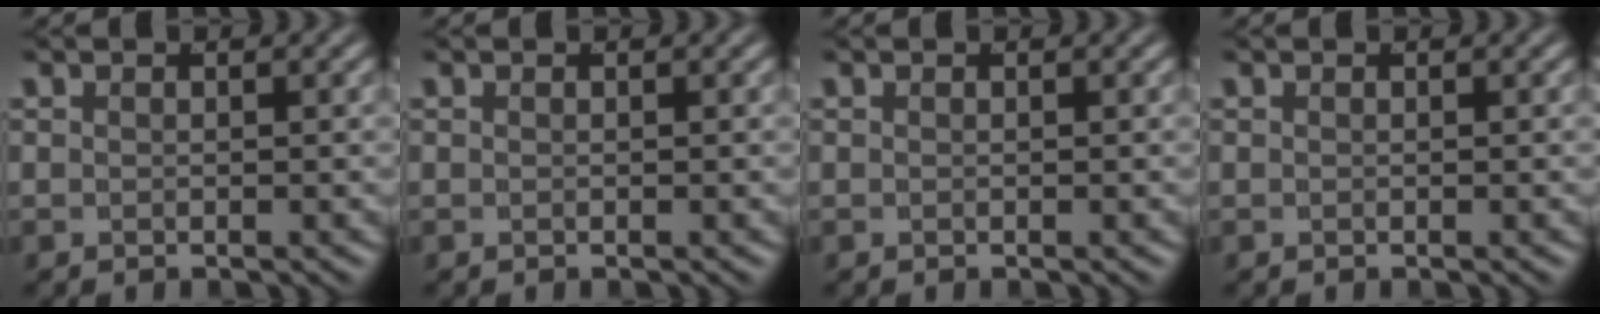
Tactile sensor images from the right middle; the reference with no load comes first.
{"total": 0.0}
{"total": 0.0}
{"total": 0.0}